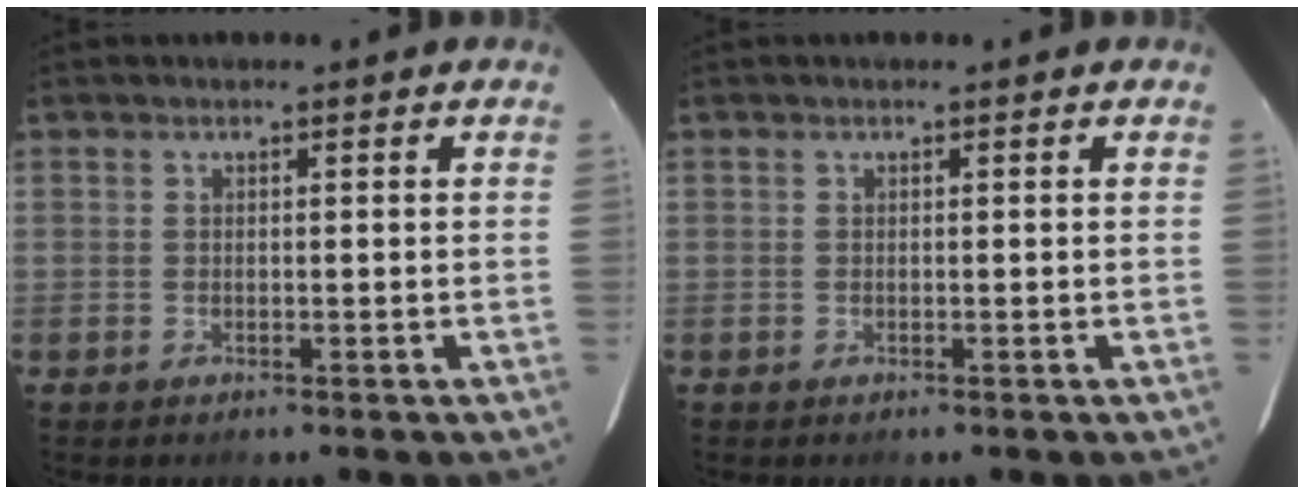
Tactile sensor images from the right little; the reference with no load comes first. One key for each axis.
{"total": 0.0}